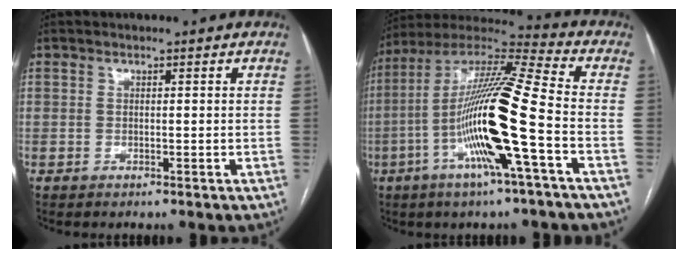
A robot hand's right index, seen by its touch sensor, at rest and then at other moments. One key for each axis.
{"total": 18.8, "fx": -5.0, "fy": -0.1, "fz": 18.1, "tx": -0.352, "ty": -0.004, "tz": -0.104}